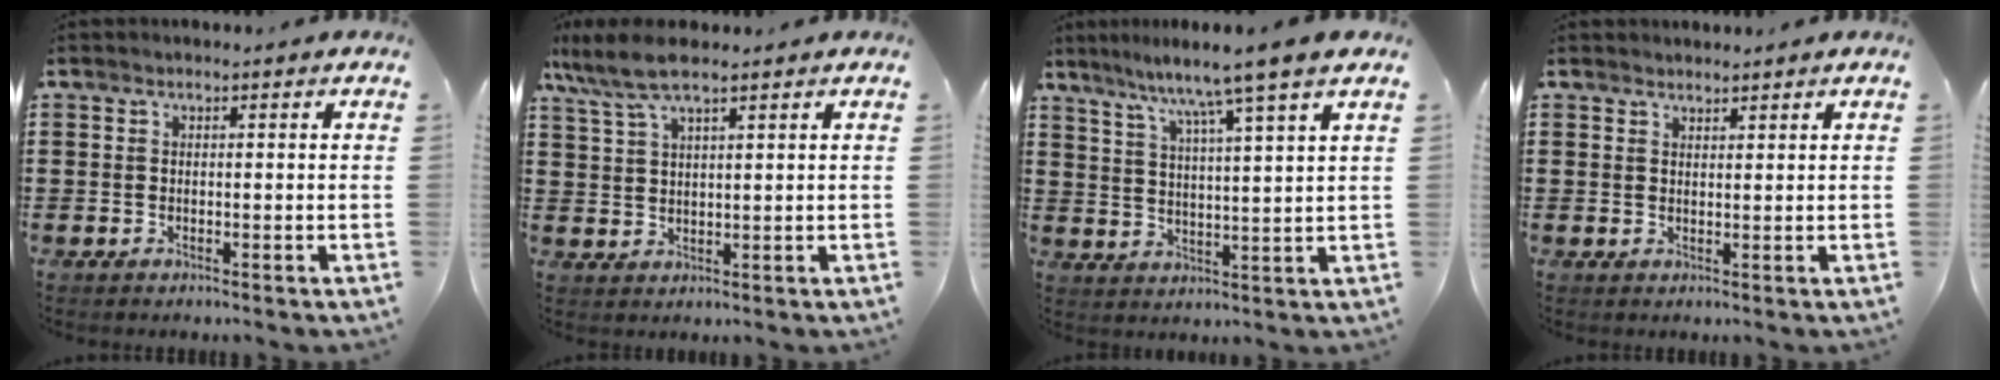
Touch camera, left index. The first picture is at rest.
{"total": 6.3, "force": [4.5, 1.3, 4.1], "torque": [-0.098, -0.007, 0.080]}
{"total": 7.4, "force": [5.8, -1.5, 4.2], "torque": [-0.102, -0.033, 0.093]}
{"total": 1.6, "force": [1.5, 0.2, 0.0], "torque": [-0.001, 0.000, 0.031]}